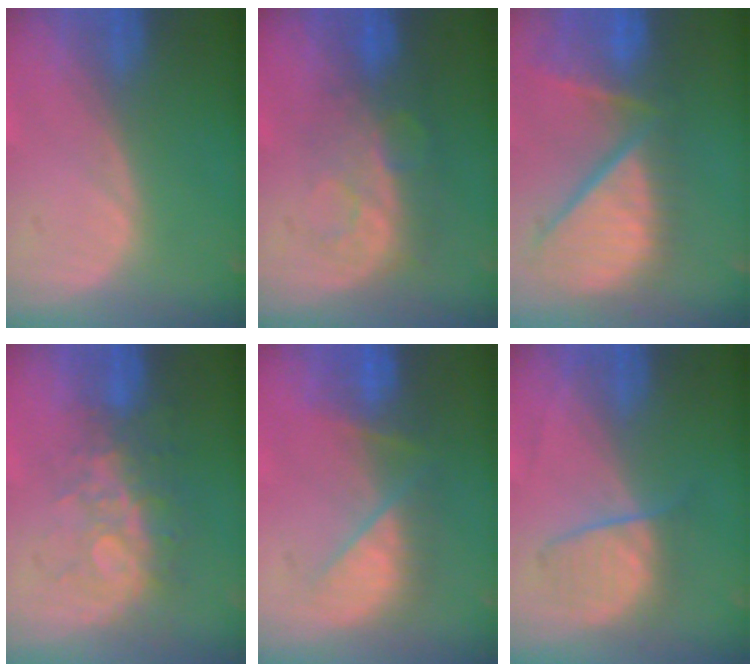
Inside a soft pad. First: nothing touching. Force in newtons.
{"total": 8.2, "press": 6.9, "slide": 4.4}
{"total": 13.0, "press": 10.9, "slide": 7.1}
{"total": 8.4, "press": 7.0, "slide": 4.5}
{"total": 7.5, "press": 7.1, "slide": 2.5}
{"total": 4.4, "press": 4.4, "slide": 0.6}